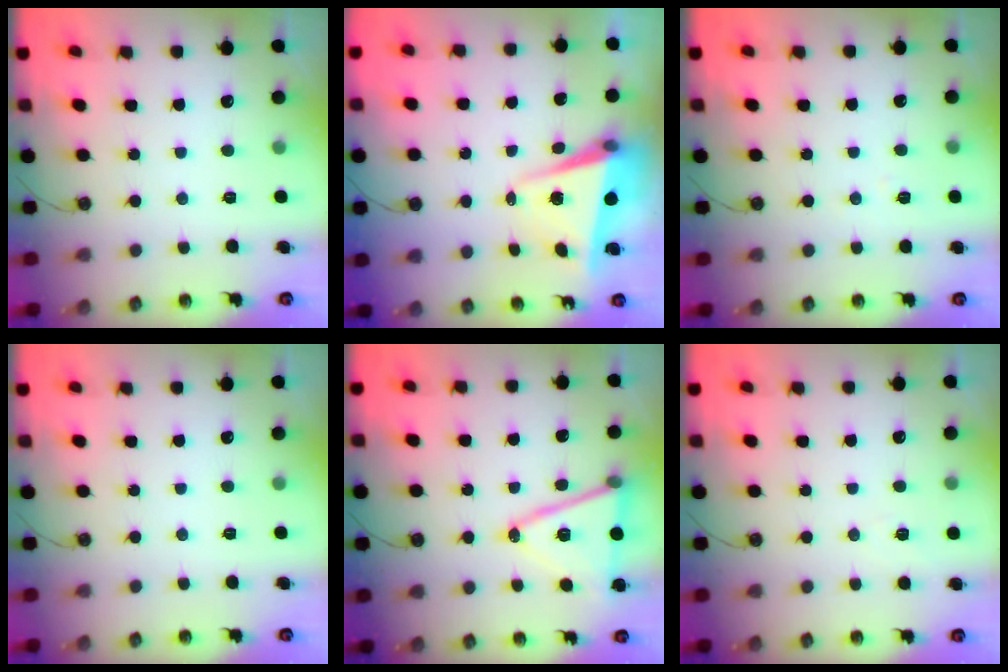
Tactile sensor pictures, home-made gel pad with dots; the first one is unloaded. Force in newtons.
{"total": 5.3, "press": 4.9, "slide": 2.0}
{"total": 5.3, "press": 4.9, "slide": 2.0}
{"total": 0.0}
{"total": 15.1, "press": 14.6, "slide": 3.8}
{"total": 5.3, "press": 2.9, "slide": 4.4}